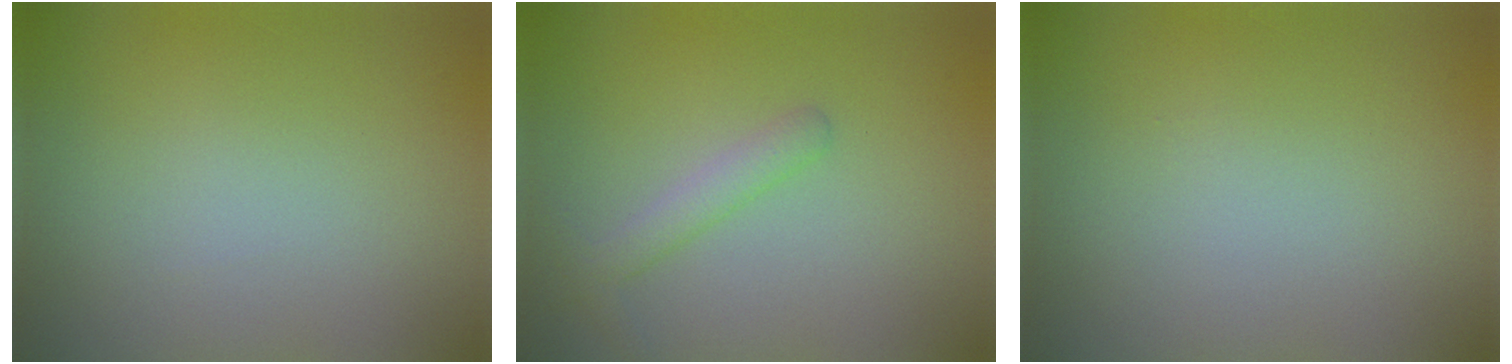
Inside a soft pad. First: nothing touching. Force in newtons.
{"total": 1.9, "press": 1.9, "slide": 0.0}
{"total": 0.0}